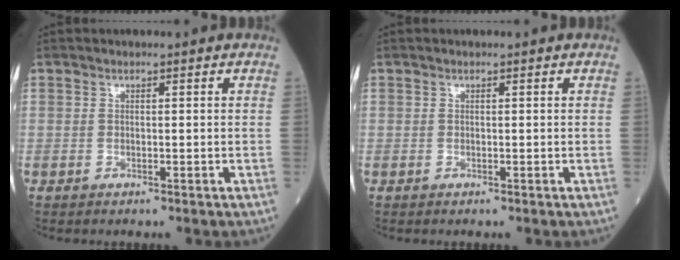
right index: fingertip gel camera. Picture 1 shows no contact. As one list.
[{"total": 0.0}]